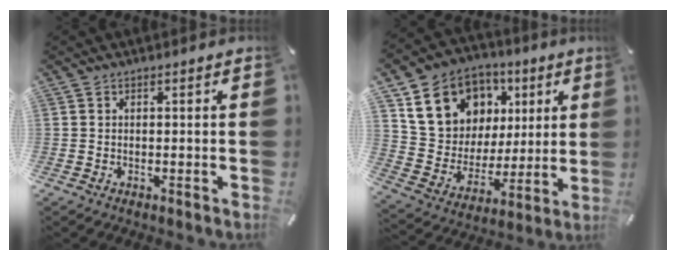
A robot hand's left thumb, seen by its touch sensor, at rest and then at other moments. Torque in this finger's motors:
{"motor_torque": [2.00, 1.89, 1.44, -1.33, 0.12]}